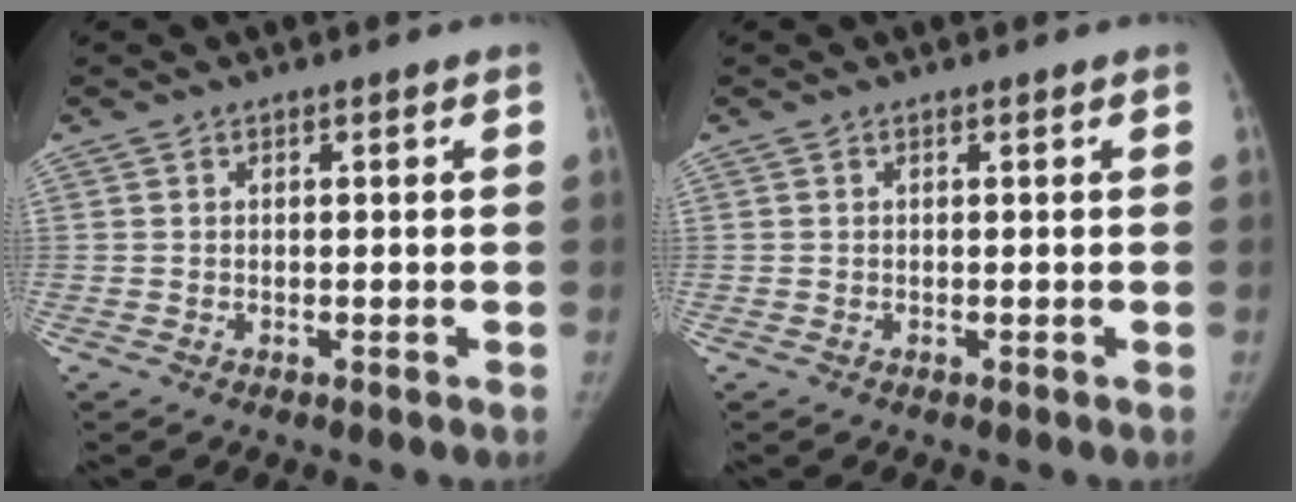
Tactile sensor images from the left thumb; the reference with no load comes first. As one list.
[{"total": 0.0}]